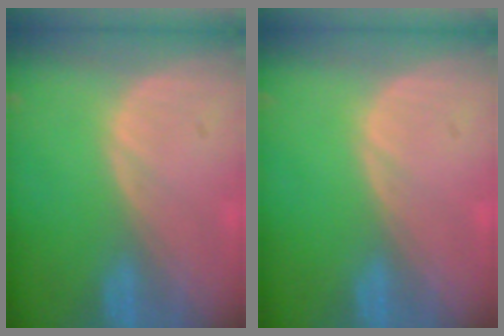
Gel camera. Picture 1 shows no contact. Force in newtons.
{"total": 0.0}